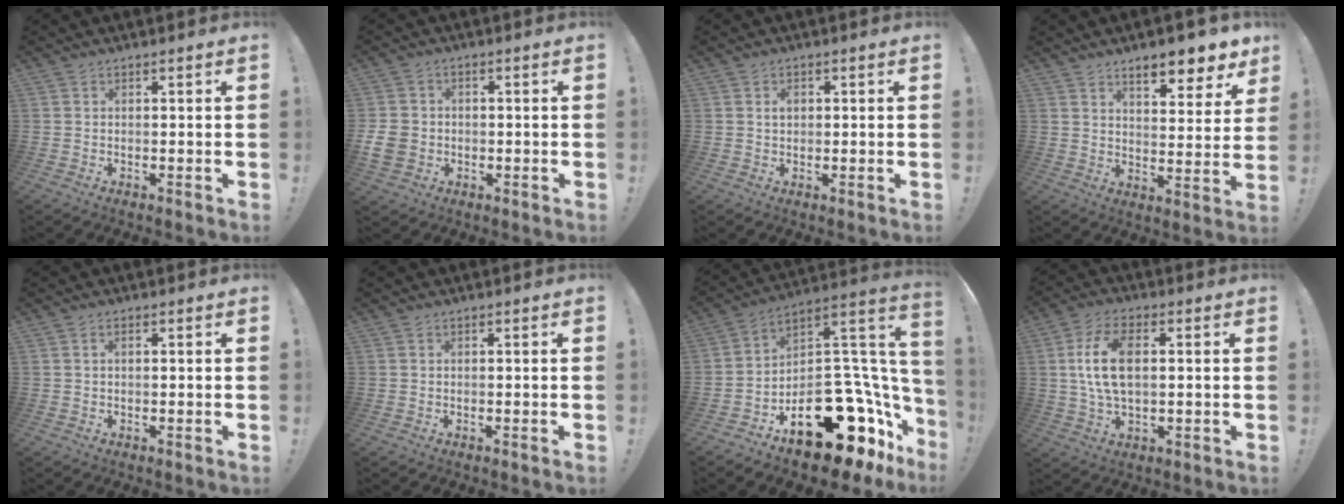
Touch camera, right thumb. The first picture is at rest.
{"total": 7.2, "force": [-1.4, 6.1, 3.5], "torque": [-0.075, 0.006, -0.025]}
{"total": 2.4, "force": [0.5, 2.0, 1.1], "torque": [-0.004, -0.002, 0.004]}
{"total": 9.5, "force": [7.3, 2.5, 5.4], "torque": [-0.062, -0.060, 0.124]}
{"total": 1.3, "force": [0.3, 0.7, 1.0], "torque": [-0.026, 0.005, 0.005]}
{"total": 0.0}
{"total": 22.9, "force": [-12.0, 12.6, 14.8], "torque": [-0.136, 0.046, -0.170]}
{"total": 12.0, "force": [1.7, 7.0, 9.6], "torque": [-0.177, -0.001, 0.030]}